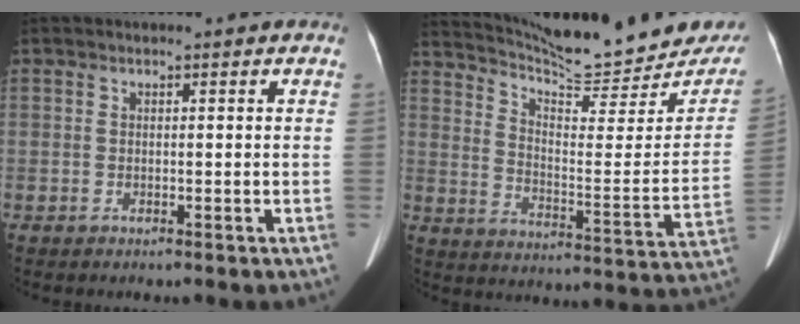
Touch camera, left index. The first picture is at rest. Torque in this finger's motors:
{"motor_torque": [0.03, -1.16, 0.05, 0.04]}